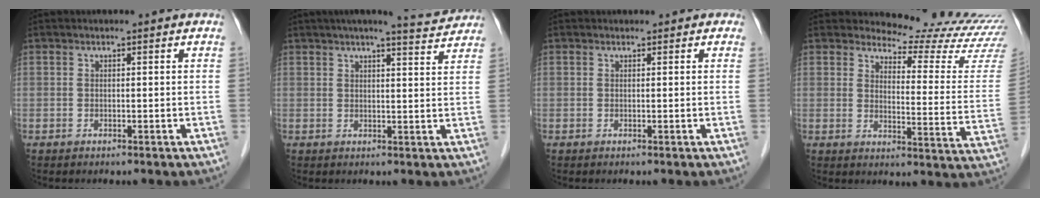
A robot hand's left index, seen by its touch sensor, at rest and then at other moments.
{"total": 7.3, "force": [6.6, 0.3, 3.1], "torque": [-0.047, 0.006, 0.077]}
{"total": 0.9, "force": [0.6, 0.7, 0.1], "torque": [0.004, 0.003, 0.003]}
{"total": 17.7, "force": [17.5, 0.7, 2.9], "torque": [-0.025, -0.146, 0.180]}